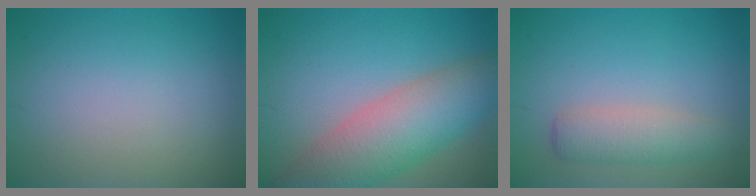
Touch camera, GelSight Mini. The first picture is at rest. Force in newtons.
{"total": 8.2, "press": 8.2, "slide": 0.2}
{"total": 3.2, "press": 3.2, "slide": 0.3}